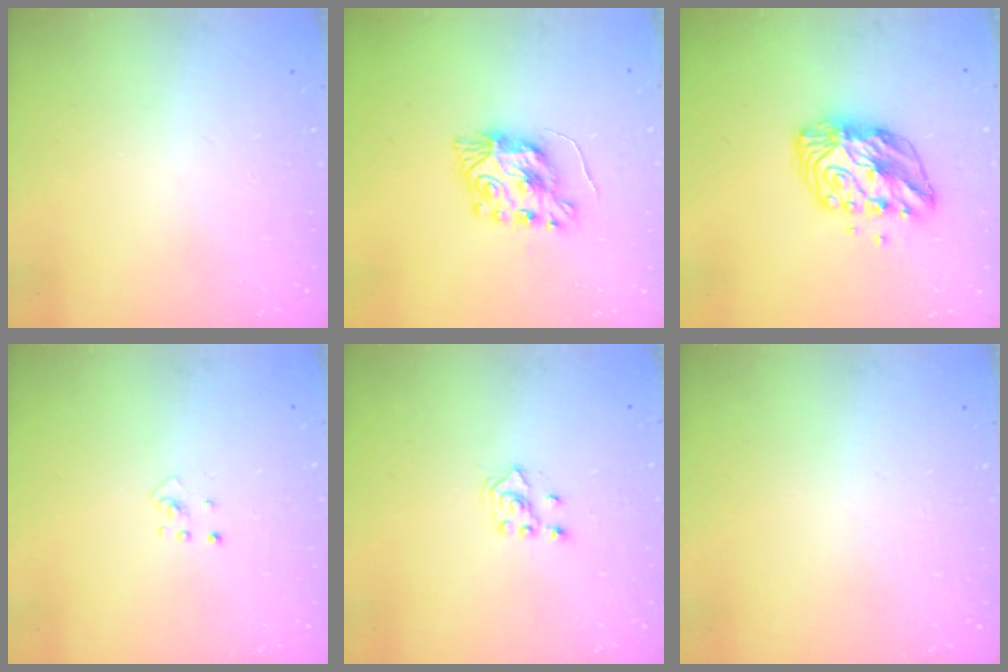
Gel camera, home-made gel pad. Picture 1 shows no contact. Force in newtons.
{"total": 8.6, "press": 8.6, "slide": 0.5}
{"total": 11.2, "press": 11.2, "slide": 0.9}
{"total": 2.0, "press": 2.0, "slide": 0.3}
{"total": 3.5, "press": 3.4, "slide": 0.8}
{"total": 0.0}